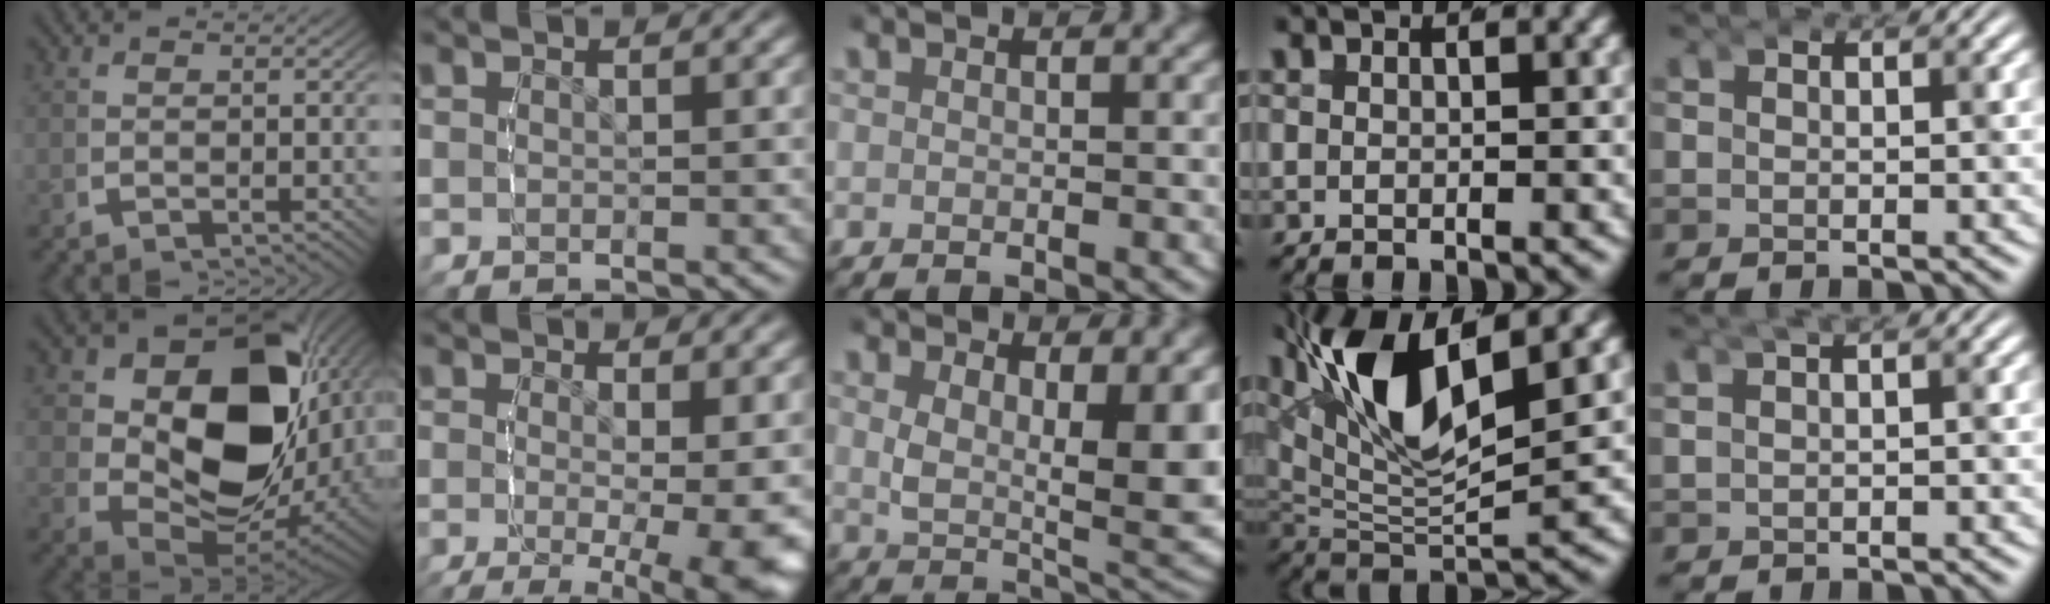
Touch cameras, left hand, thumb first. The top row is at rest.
{"thumb": {"total": 22.3, "force": [2.0, 14.3, 17.0], "torque": [-0.293, -0.072, 0.060]}, "index": {"total": 9.2, "force": [-5.2, 2.9, 7.0], "torque": [-0.100, -0.053, -0.054]}, "middle": {"total": 8.1, "force": [1.8, 3.4, 7.1], "torque": [-0.096, -0.017, 0.037]}, "ring": {"total": 10.9, "force": [3.2, 5.3, 9.0], "torque": [-0.181, -0.001, 0.051]}, "little": {"total": 2.6, "force": [0.8, 1.9, 1.7], "torque": [-0.024, 0.010, 0.008]}}